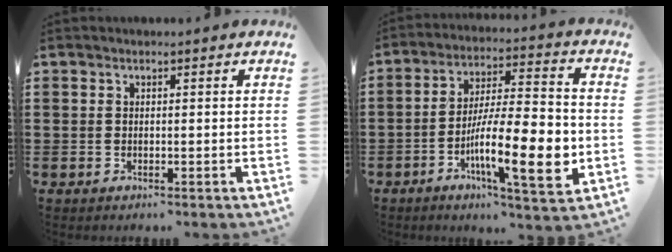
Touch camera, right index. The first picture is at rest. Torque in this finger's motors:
{"motor_torque": [2.14, 0.00, 1.05, 0.21]}